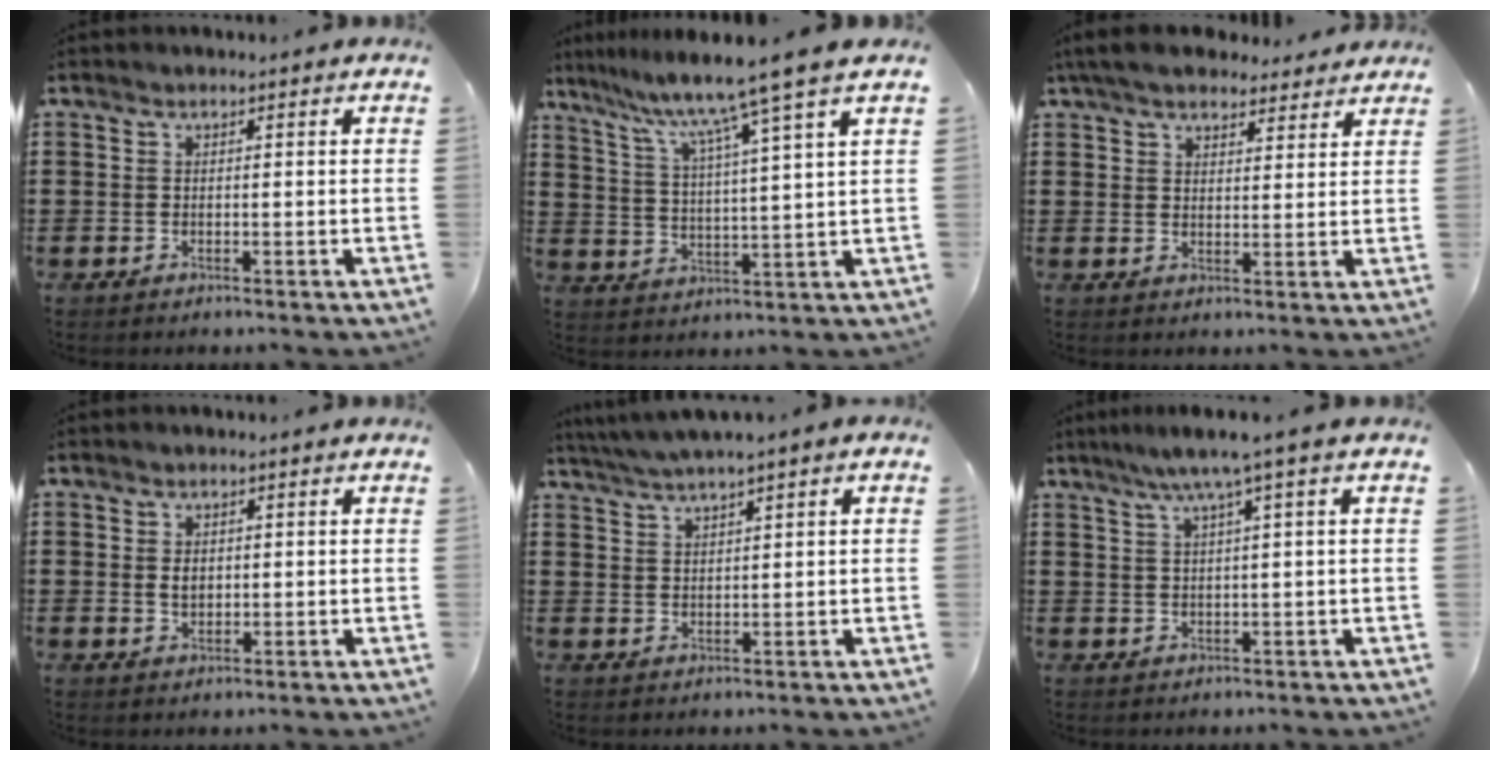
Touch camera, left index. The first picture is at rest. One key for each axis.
{"total": 9.0, "fx": 7.0, "fy": -1.6, "fz": 5.4, "tx": -0.133, "ty": -0.040, "tz": 0.106}
{"total": 5.8, "fx": 5.1, "fy": 1.7, "fz": 2.2, "tx": -0.059, "ty": -0.006, "tz": 0.096}
{"total": 1.8, "fx": 0.3, "fy": 1.2, "fz": 1.3, "tx": -0.029, "ty": 0.008, "tz": 0.003}
{"total": 2.5, "fx": 1.8, "fy": -0.4, "fz": 1.7, "tx": -0.034, "ty": -0.002, "tz": 0.033}
{"total": 4.0, "fx": 1.8, "fy": -0.5, "fz": 3.5, "tx": -0.072, "ty": -0.002, "tz": 0.027}